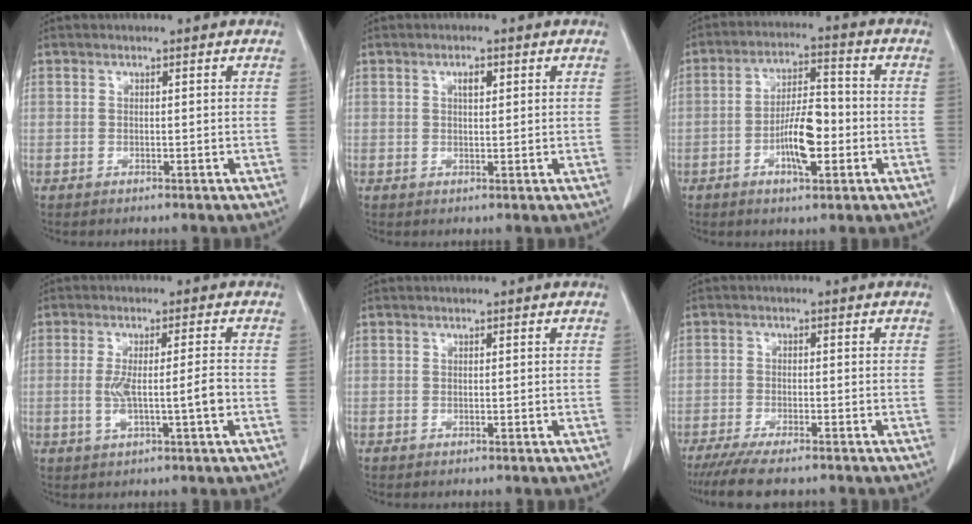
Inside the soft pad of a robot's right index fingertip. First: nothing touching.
{"total": 1.8, "force": [0.7, 0.7, 1.5], "torque": [-0.026, 0.000, 0.011]}
{"total": 8.6, "force": [-2.5, 2.6, 7.8], "torque": [-0.145, 0.008, -0.044]}
{"total": 5.7, "force": [-1.1, 0.0, 5.6], "torque": [-0.107, 0.001, -0.015]}
{"total": 0.0}
{"total": 7.9, "force": [-6.5, 1.4, 4.2], "torque": [-0.064, -0.015, -0.103]}